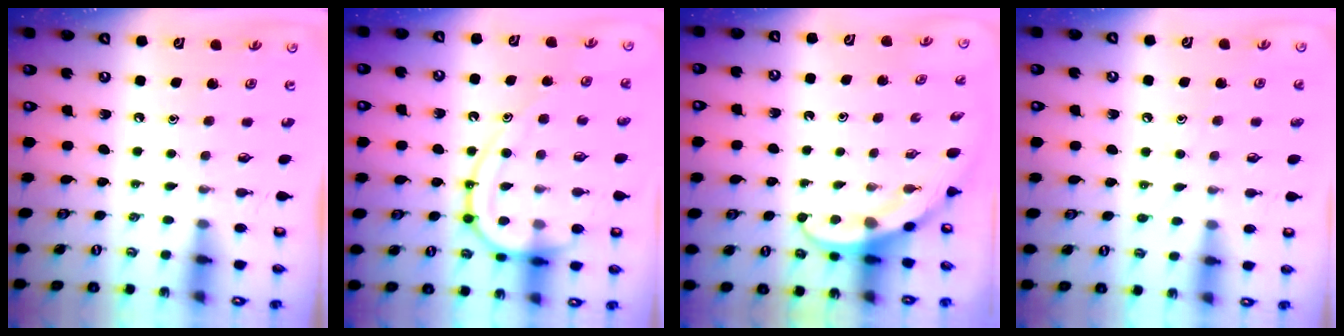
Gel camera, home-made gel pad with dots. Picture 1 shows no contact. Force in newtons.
{"total": 14.3, "press": 14.3, "slide": 1.4}
{"total": 4.0, "press": 3.9, "slide": 0.3}
{"total": 6.1, "press": 6.1, "slide": 0.6}